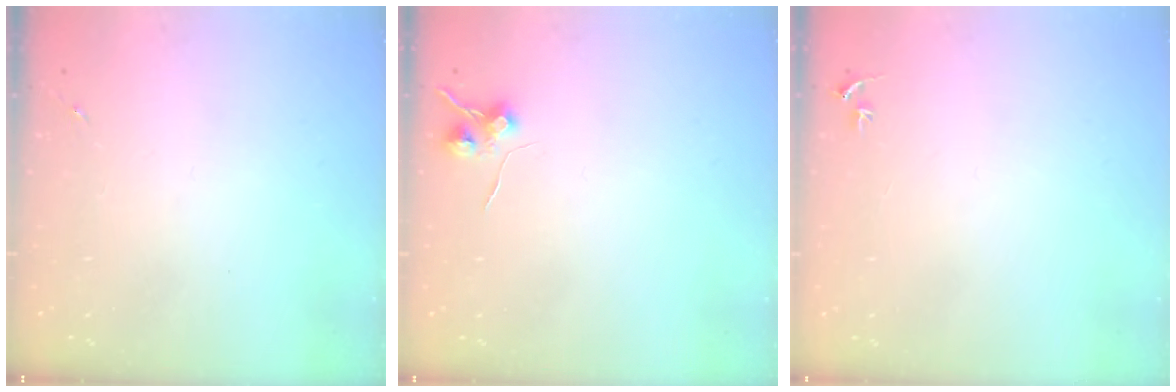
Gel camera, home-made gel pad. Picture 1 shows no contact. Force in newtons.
{"total": 6.6, "press": 6.6, "slide": 0.8}
{"total": 2.3, "press": 2.3, "slide": 0.2}